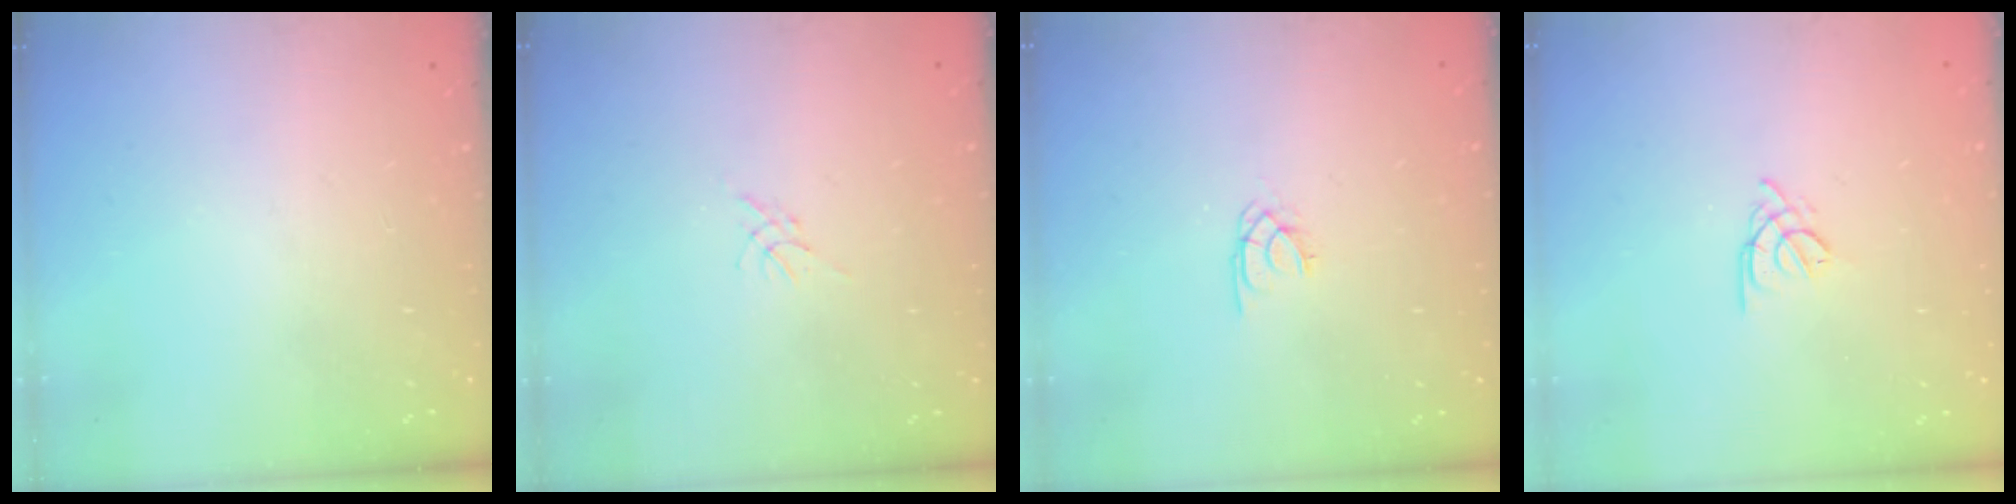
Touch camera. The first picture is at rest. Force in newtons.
{"total": 0.0}
{"total": 1.8, "press": 1.8, "slide": 0.3}
{"total": 3.4, "press": 3.3, "slide": 0.6}